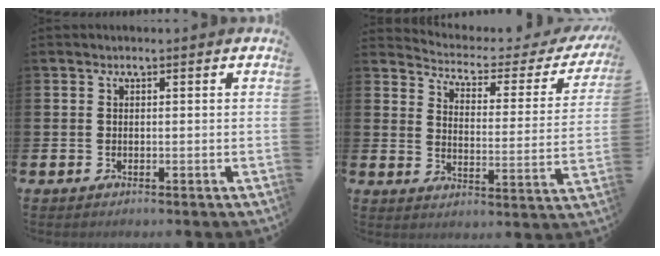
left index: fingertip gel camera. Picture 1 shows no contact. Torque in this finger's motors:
{"motor_torque": [0.93, -1.20, 0.00, -0.04]}